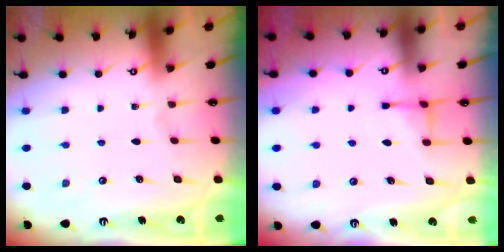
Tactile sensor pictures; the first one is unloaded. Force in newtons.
{"total": 3.9, "press": 3.8, "slide": 0.7}